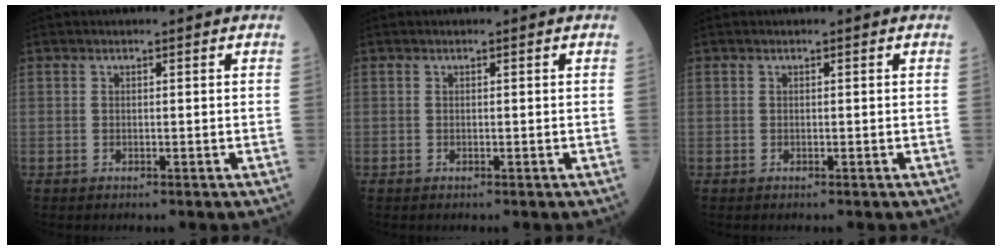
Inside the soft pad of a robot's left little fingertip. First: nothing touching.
{"total": 0.0}
{"total": 0.0}